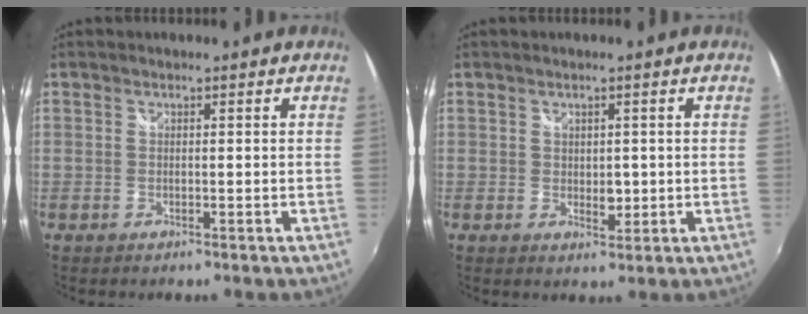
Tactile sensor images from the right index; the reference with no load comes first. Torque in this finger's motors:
{"motor_torque": [-0.95, 1.19, 0.01, 0.00]}